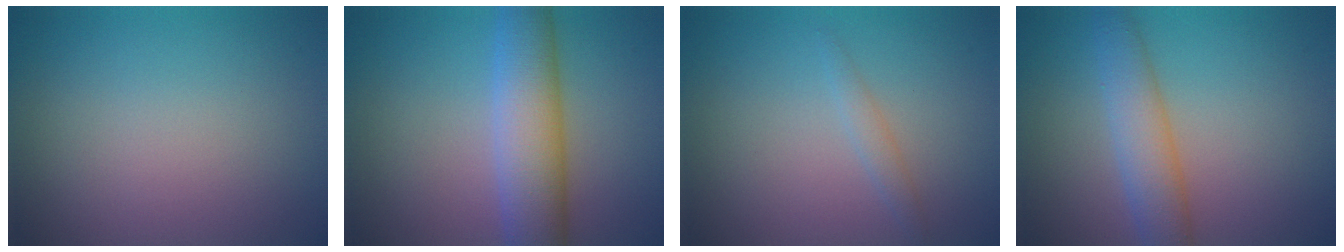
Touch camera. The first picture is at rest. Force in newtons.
{"total": 6.5, "press": 6.5, "slide": 0.2}
{"total": 1.1, "press": 1.1, "slide": 0.1}
{"total": 4.1, "press": 4.1, "slide": 0.1}